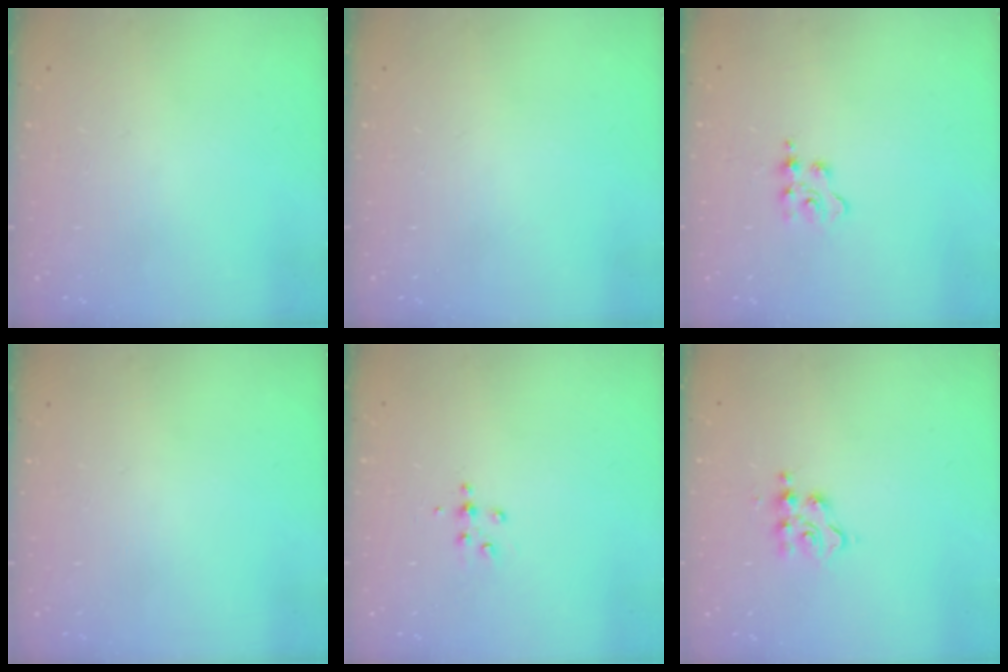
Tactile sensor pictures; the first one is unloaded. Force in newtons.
{"total": 0.0}
{"total": 2.1, "press": 2.1, "slide": 0.3}
{"total": 0.0}
{"total": 3.8, "press": 3.7, "slide": 0.4}
{"total": 4.0, "press": 4.0, "slide": 0.5}